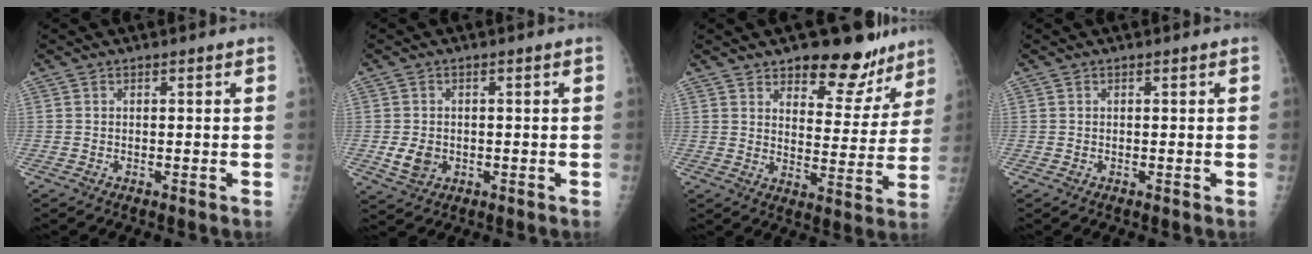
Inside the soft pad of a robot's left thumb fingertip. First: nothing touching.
{"total": 4.1, "force": [-0.6, 3.3, 2.3], "torque": [-0.033, -0.001, -0.003]}
{"total": 14.8, "force": [11.3, 7.0, 6.6], "torque": [-0.023, -0.076, 0.148]}
{"total": 0.0}